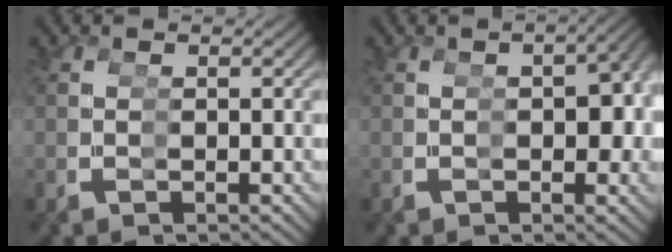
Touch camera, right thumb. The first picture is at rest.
{"total": 4.6, "force": [0.0, 2.1, 4.1], "torque": [-0.040, 0.007, -0.001]}